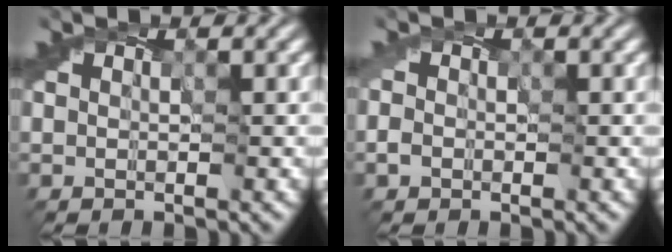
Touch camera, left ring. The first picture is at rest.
{"total": 0.7, "force": [-0.4, 0.6, 0.1], "torque": [-0.002, 0.005, -0.013]}